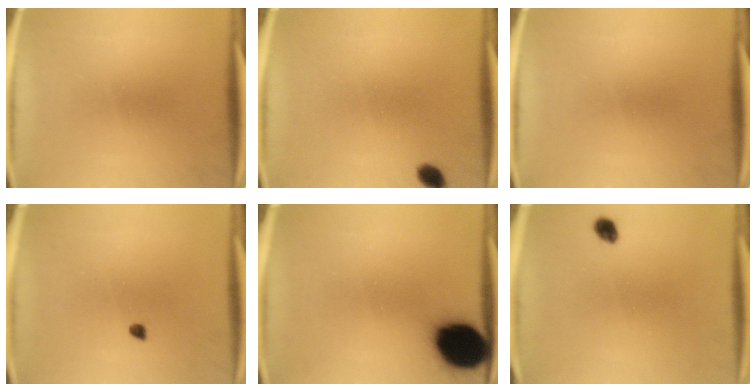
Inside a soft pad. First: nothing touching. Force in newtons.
{"total": 2.3}
{"total": 0.0}
{"total": 1.0}
{"total": 17.1}
{"total": 1.9}